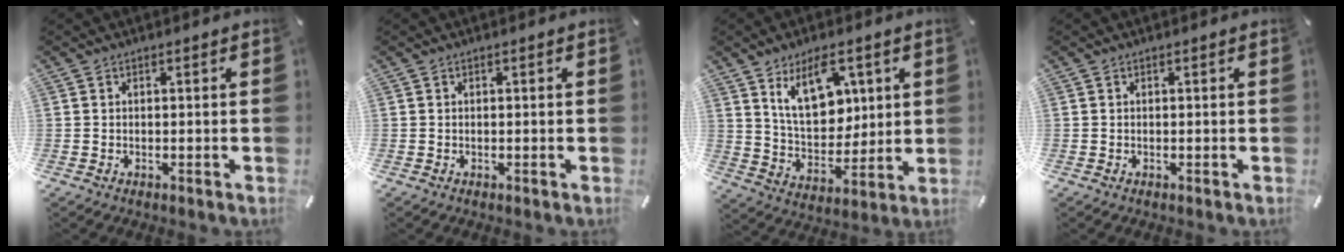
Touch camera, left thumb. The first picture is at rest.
{"total": 0.0}
{"total": 13.4, "force": [6.7, 8.6, 7.8], "torque": [-0.120, -0.020, 0.124]}
{"total": 0.0}